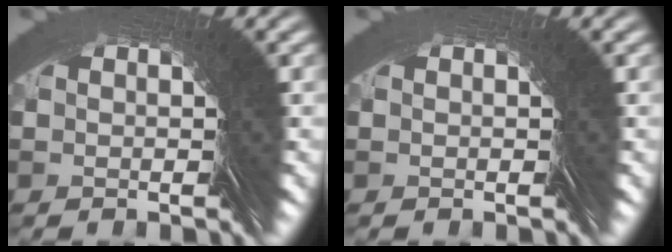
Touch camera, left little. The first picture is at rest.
{"total": 0.0}